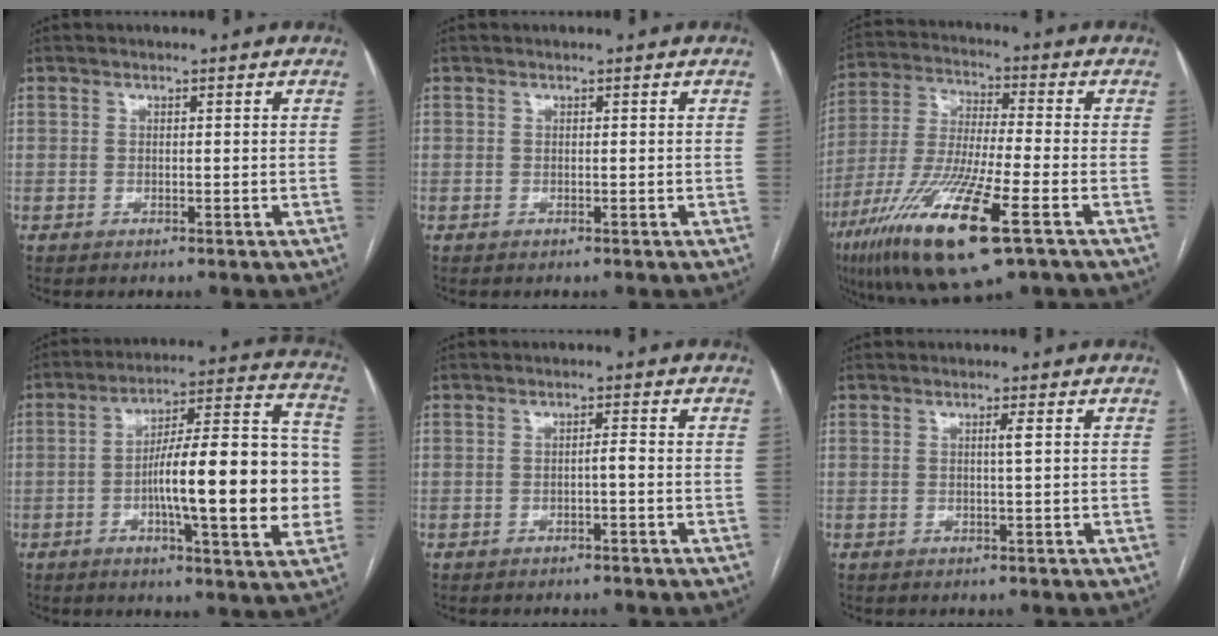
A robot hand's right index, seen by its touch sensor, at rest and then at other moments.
{"total": 0.0}
{"total": 17.9, "force": [-8.9, 1.9, 15.5], "torque": [-0.330, -0.043, -0.161]}
{"total": 21.0, "force": [-3.0, 3.6, 20.5], "torque": [-0.278, 0.028, -0.044]}
{"total": 1.1, "force": [-0.4, 0.1, 1.0], "torque": [-0.015, 0.002, -0.007]}
{"total": 1.2, "force": [0.4, -0.3, 1.1], "torque": [-0.020, 0.000, 0.005]}